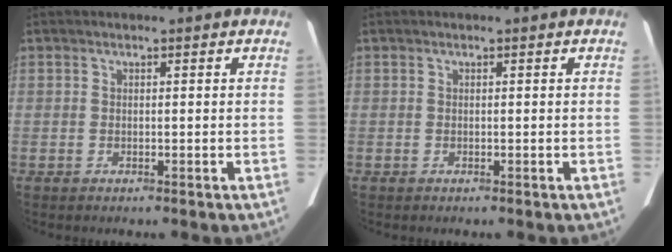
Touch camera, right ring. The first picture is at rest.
{"total": 0.0}